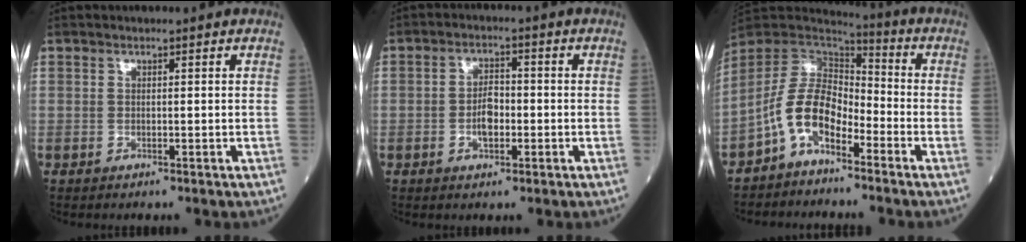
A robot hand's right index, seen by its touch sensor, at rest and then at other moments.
{"total": 3.8, "force": [-1.0, 2.0, 3.1], "torque": [-0.057, 0.006, -0.019]}
{"total": 9.2, "force": [-4.8, 4.6, 6.4], "torque": [-0.138, 0.022, -0.099]}